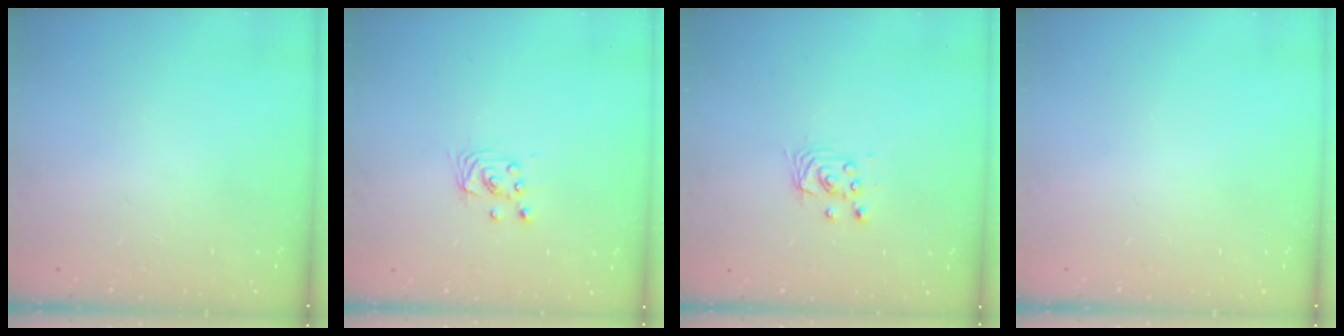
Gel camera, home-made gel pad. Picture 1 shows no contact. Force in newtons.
{"total": 2.8, "press": 2.8, "slide": 0.2}
{"total": 2.9, "press": 2.9, "slide": 0.2}
{"total": 0.0}